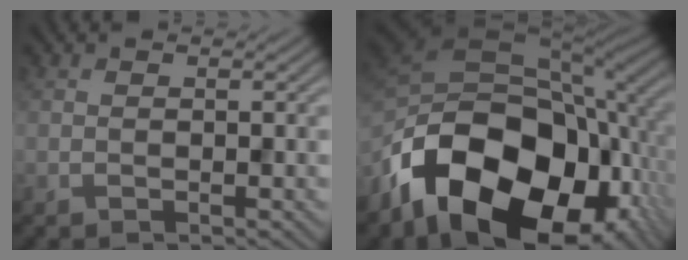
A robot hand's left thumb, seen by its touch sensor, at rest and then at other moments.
{"total": 20.6, "force": [-9.1, 12.4, 13.6], "torque": [-0.288, -0.039, -0.133]}